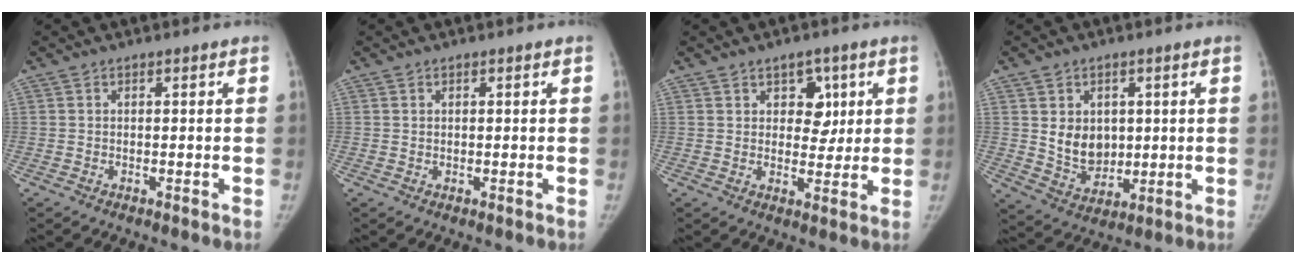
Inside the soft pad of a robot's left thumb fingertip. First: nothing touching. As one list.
[{"total": 0.6, "force": [0.2, 0.5, 0.2], "torque": [0.003, -0.001, 0.004]}, {"total": 6.1, "force": [2.5, 4.3, 3.6], "torque": [-0.013, -0.012, 0.033]}, {"total": 8.8, "force": [1.5, 6.9, 5.3], "torque": [-0.051, -0.017, 0.043]}]